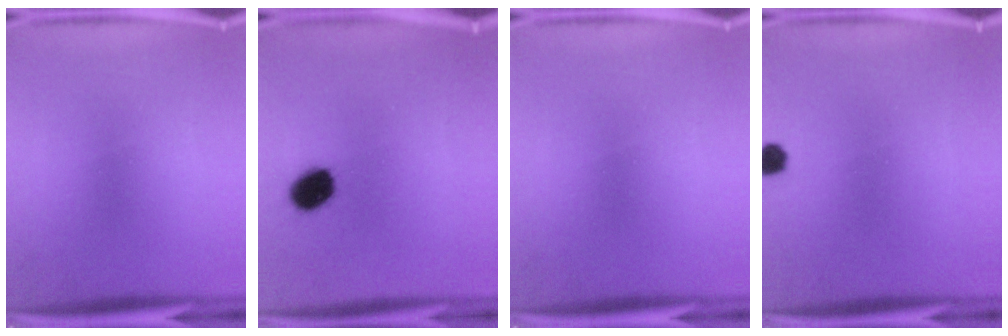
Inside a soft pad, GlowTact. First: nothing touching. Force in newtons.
{"total": 8.0}
{"total": 0.0}
{"total": 2.4}